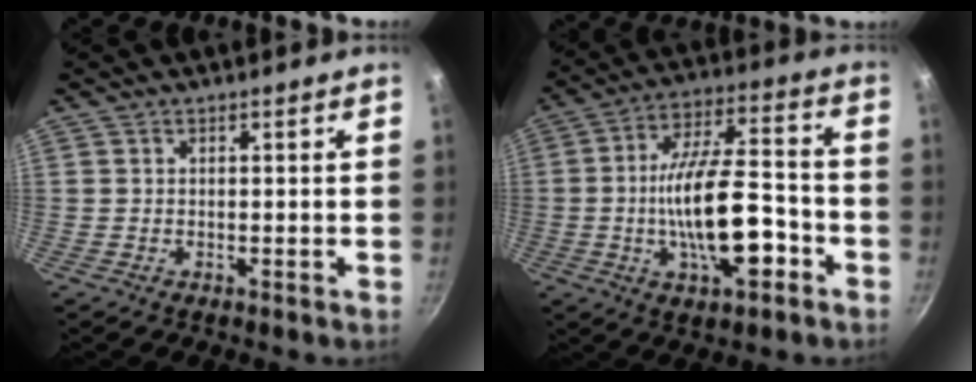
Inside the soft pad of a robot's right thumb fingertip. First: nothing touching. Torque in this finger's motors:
{"motor_torque": [2.90, 2.11, 2.13, -0.64, 0.81]}